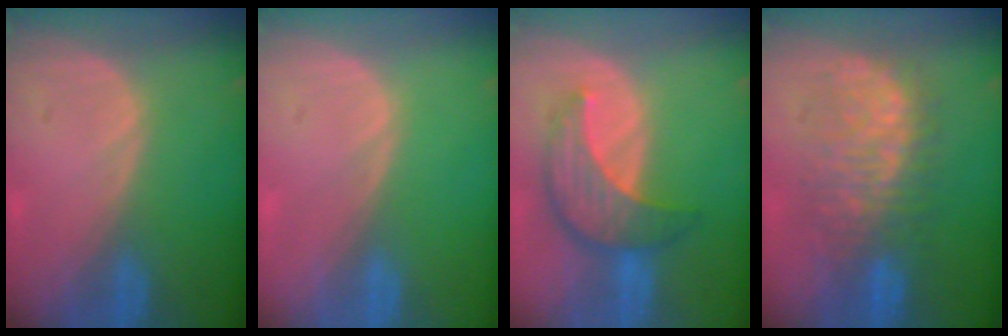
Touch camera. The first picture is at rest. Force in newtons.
{"total": 0.0}
{"total": 7.9, "press": 7.4, "slide": 2.7}
{"total": 8.8, "press": 8.8, "slide": 0.6}